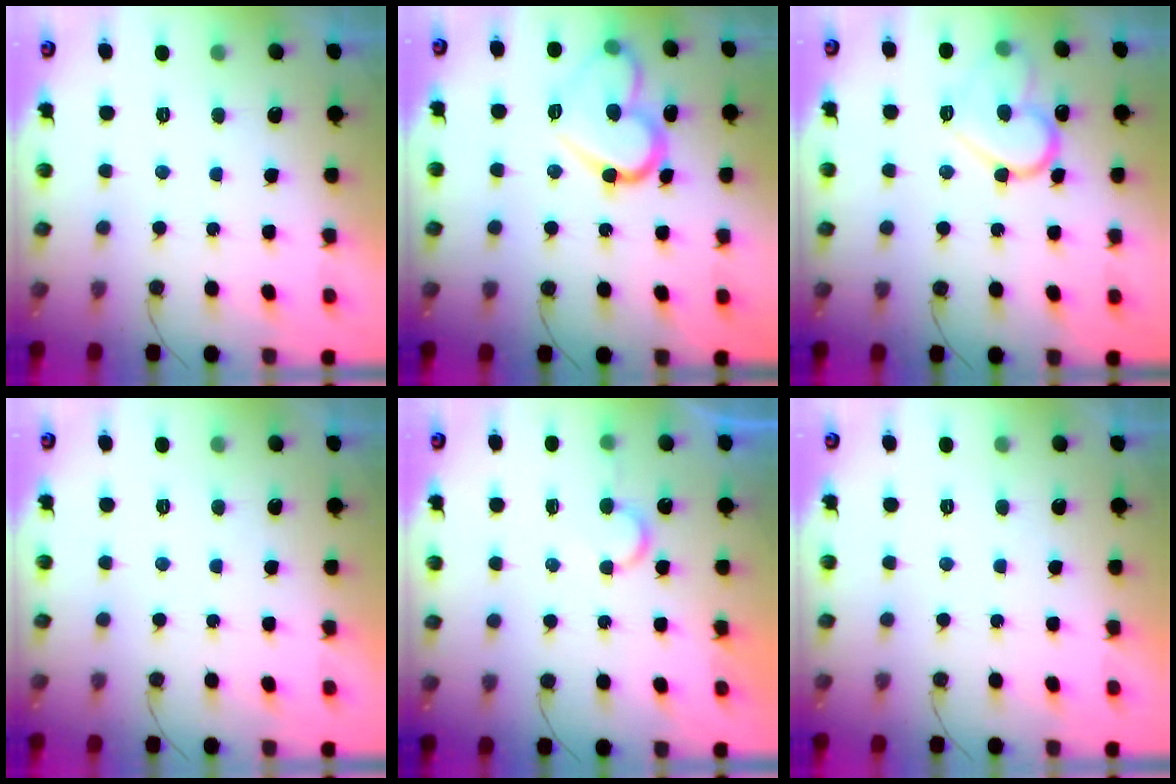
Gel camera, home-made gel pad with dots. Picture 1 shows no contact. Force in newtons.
{"total": 14.6, "press": 14.6, "slide": 1.5}
{"total": 14.0, "press": 13.9, "slide": 1.2}
{"total": 1.7, "press": 1.7, "slide": 0.1}
{"total": 5.5, "press": 5.5, "slide": 0.4}
{"total": 1.7, "press": 1.7, "slide": 0.0}